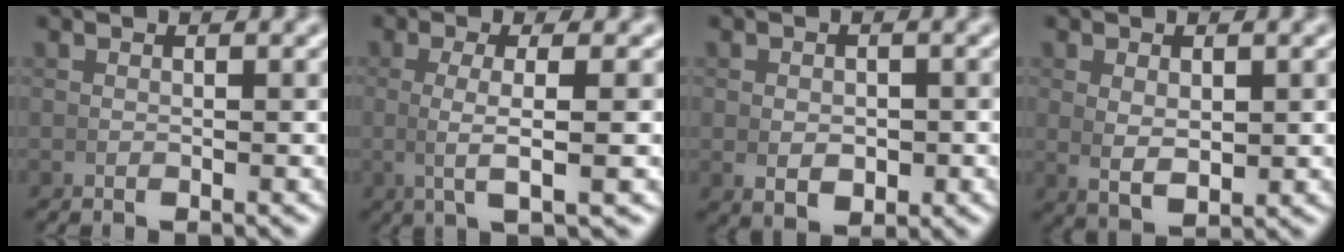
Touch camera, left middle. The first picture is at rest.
{"total": 3.8, "force": [0.4, 0.0, 3.7], "torque": [-0.070, -0.001, 0.011]}
{"total": 2.5, "force": [-0.5, 1.5, 1.9], "torque": [-0.034, -0.013, 0.005]}
{"total": 2.9, "force": [0.4, 1.4, 2.5], "torque": [-0.051, -0.018, 0.025]}